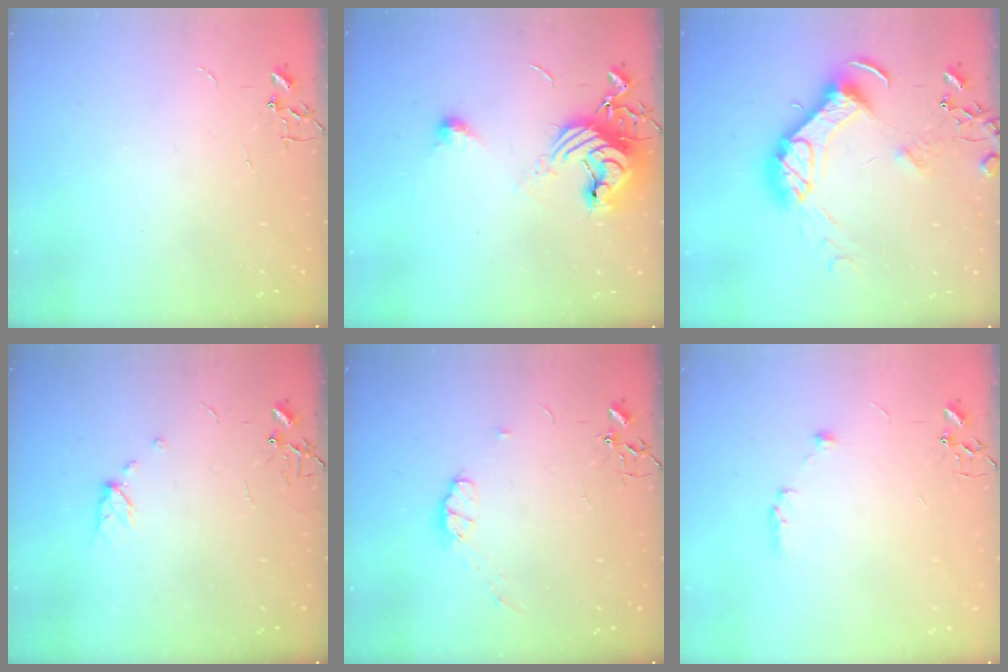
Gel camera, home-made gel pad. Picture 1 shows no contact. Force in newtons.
{"total": 13.9, "press": 13.8, "slide": 1.2}
{"total": 16.1, "press": 16.0, "slide": 1.9}
{"total": 5.9, "press": 5.9, "slide": 0.7}
{"total": 5.8, "press": 5.7, "slide": 0.9}
{"total": 5.9, "press": 5.6, "slide": 2.1}